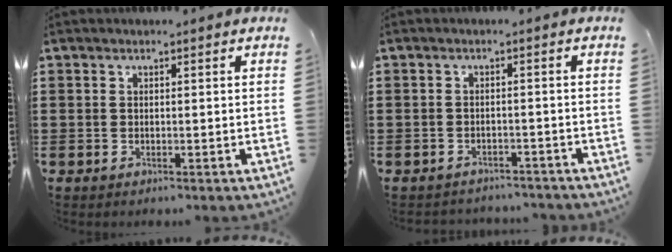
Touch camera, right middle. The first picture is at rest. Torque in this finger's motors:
{"motor_torque": [0.00, 0.00, 0.00, 0.02]}